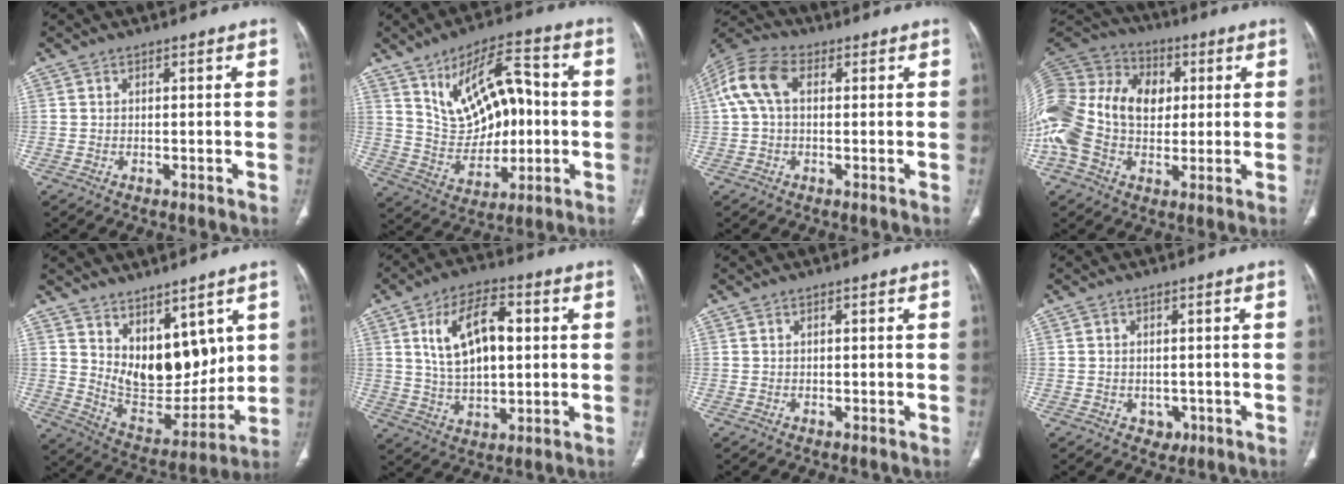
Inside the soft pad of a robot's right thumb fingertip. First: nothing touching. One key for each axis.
{"total": 16.2, "fx": 2.3, "fy": 9.3, "fz": 13.1, "tx": -0.173, "ty": 0.013, "tz": 0.050}
{"total": 9.4, "fx": 1.7, "fy": 5.8, "fz": 7.2, "tx": -0.159, "ty": 0.033, "tz": 0.028}
{"total": 26.6, "fx": 2.4, "fy": 18.8, "fz": 18.7, "tx": -0.427, "ty": 0.061, "tz": 0.050}
{"total": 14.6, "fx": 6.2, "fy": 8.2, "fz": 10.4, "tx": -0.115, "ty": -0.058, "tz": 0.132}
{"total": 14.1, "fx": 3.1, "fy": 7.6, "fz": 11.4, "tx": -0.186, "ty": 0.004, "tz": 0.057}
{"total": 0.0}
{"total": 2.6, "fx": -0.8, "fy": 2.3, "fz": 1.1, "tx": -0.001, "ty": 0.004, "tz": -0.003}